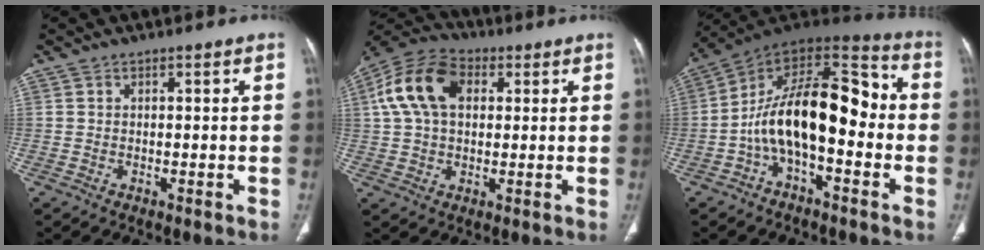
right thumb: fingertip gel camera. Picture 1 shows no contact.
{"total": 13.7, "force": [3.4, 9.0, 9.7], "torque": [-0.183, 0.025, 0.054]}
{"total": 19.3, "force": [-2.9, 9.6, 16.5], "torque": [-0.246, 0.070, -0.057]}